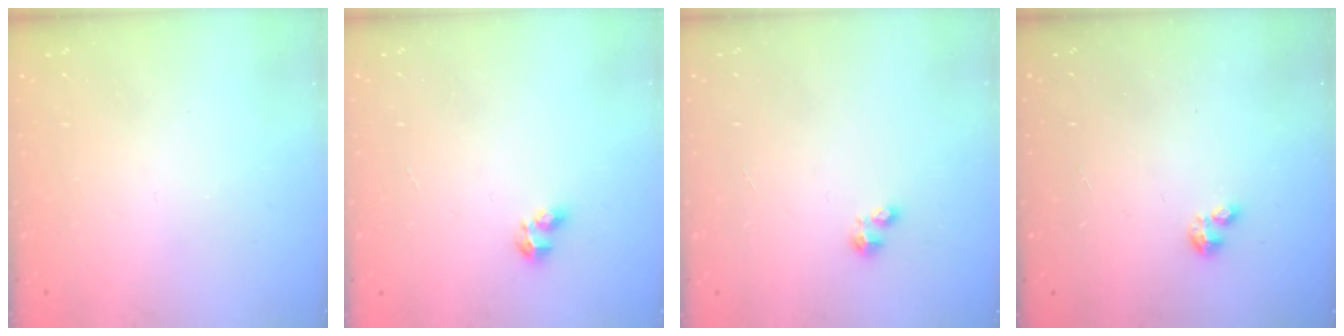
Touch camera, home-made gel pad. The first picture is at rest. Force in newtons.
{"total": 2.1, "press": 2.0, "slide": 0.8}
{"total": 1.9, "press": 1.8, "slide": 0.2}
{"total": 0.7, "press": 0.6, "slide": 0.2}